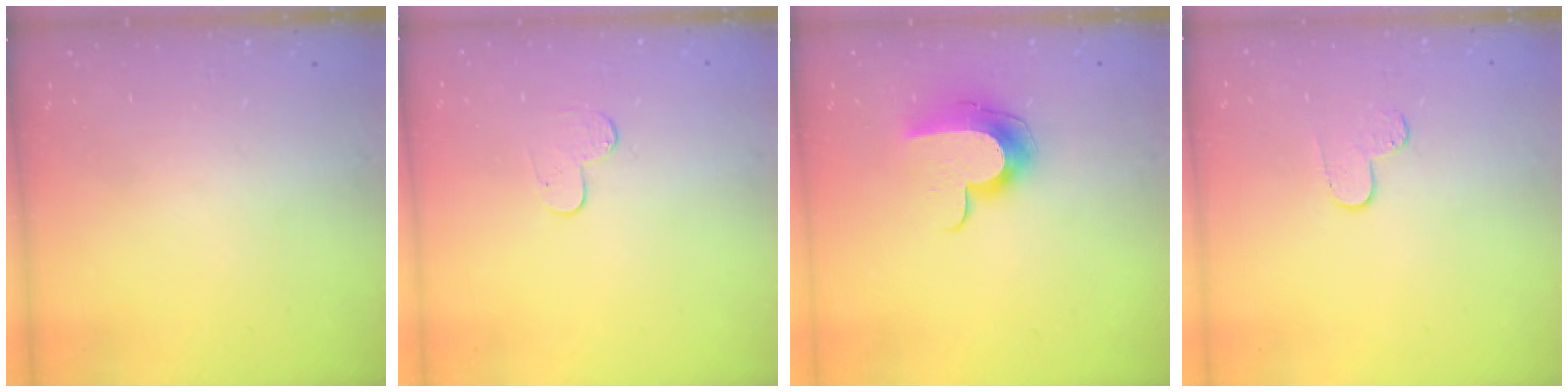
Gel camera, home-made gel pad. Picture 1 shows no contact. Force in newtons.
{"total": 4.9, "press": 4.9, "slide": 0.4}
{"total": 10.2, "press": 10.2, "slide": 0.5}
{"total": 3.8, "press": 3.8, "slide": 0.4}